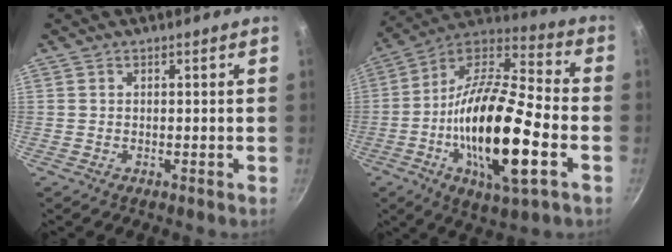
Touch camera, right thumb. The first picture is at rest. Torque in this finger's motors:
{"motor_torque": [0.34, 1.23, 2.17, -0.60, 0.67]}